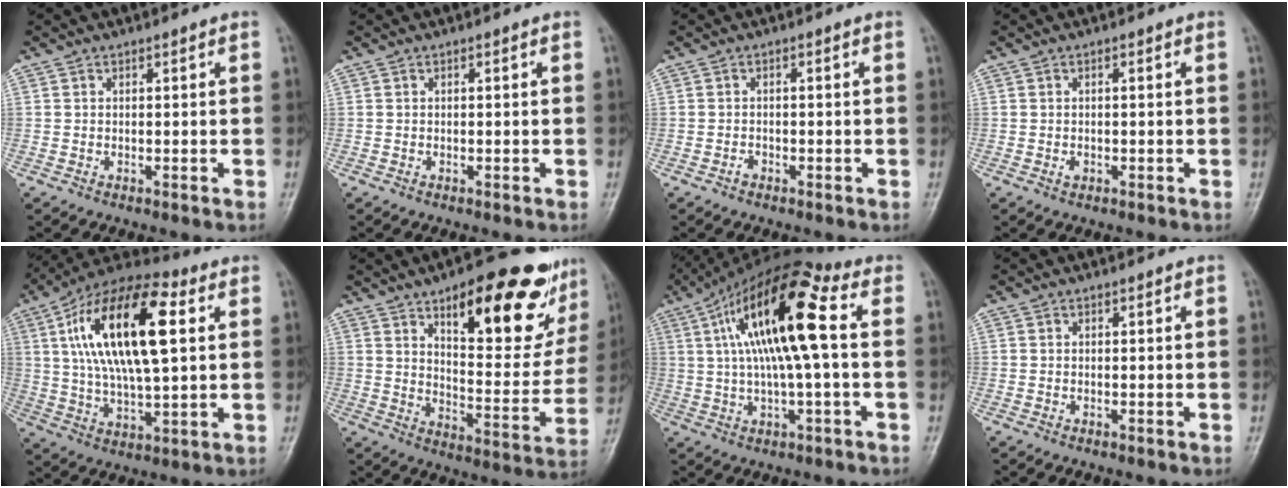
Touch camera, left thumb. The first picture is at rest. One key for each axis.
{"total": 0.0}
{"total": 1.0, "fx": -0.8, "fy": 0.6, "fz": 0.4, "tx": -0.005, "ty": 0.003, "tz": -0.015}
{"total": 1.0, "fx": -0.3, "fy": 0.7, "fz": 0.7, "tx": -0.008, "ty": 0.003, "tz": -0.005}
{"total": 21.9, "fx": 5.5, "fy": 9.0, "fz": 19.2, "tx": -0.338, "ty": 0.009, "tz": 0.086}
{"total": 23.9, "fx": 13.8, "fy": 8.7, "fz": 17.4, "tx": -0.186, "ty": -0.055, "tz": 0.201}
{"total": 16.8, "fx": 2.7, "fy": 4.5, "fz": 16.0, "tx": -0.295, "ty": 0.033, "tz": 0.039}
{"total": 0.0}